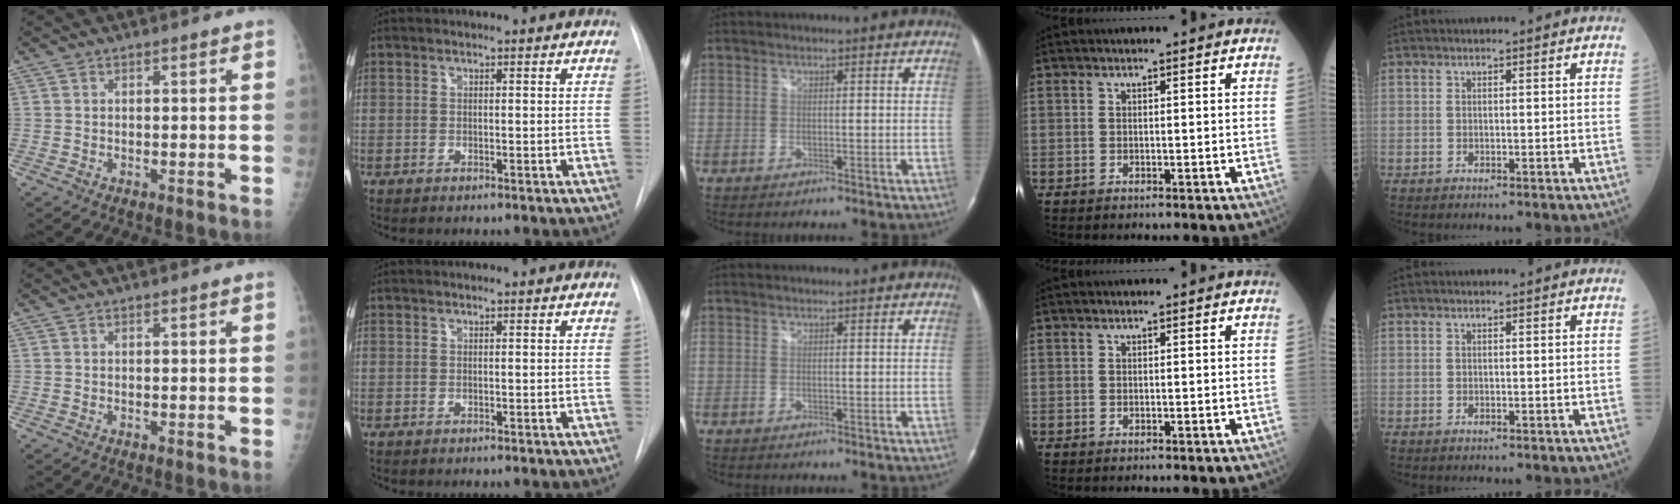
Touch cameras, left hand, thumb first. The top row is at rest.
{}